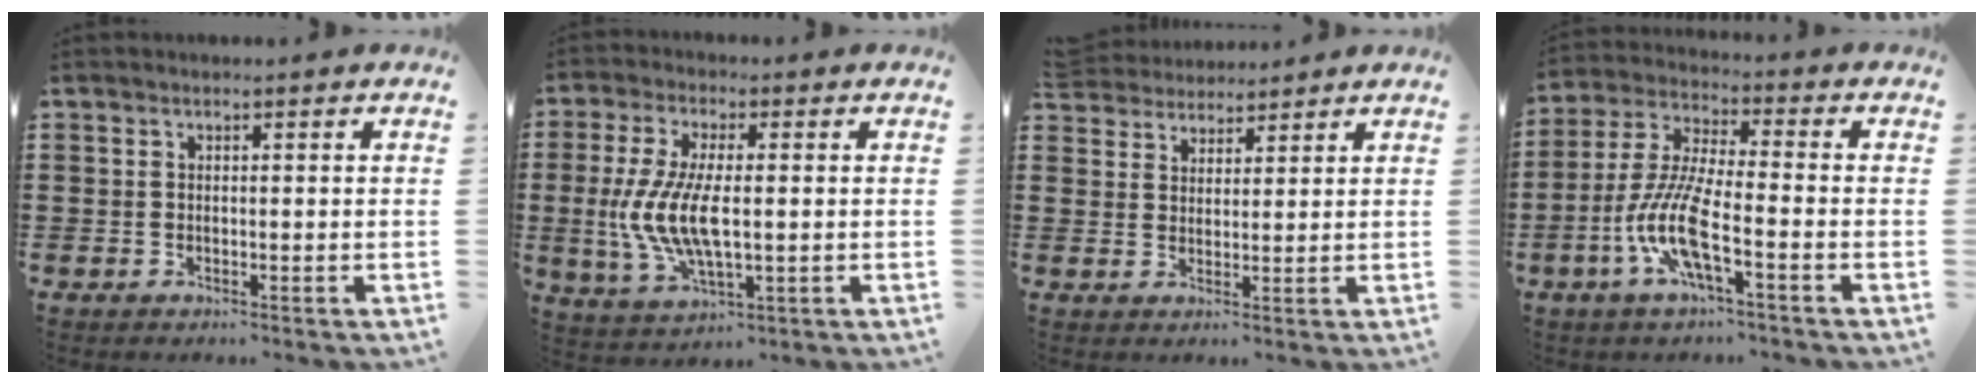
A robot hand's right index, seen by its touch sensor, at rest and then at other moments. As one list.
[{"total": 10.0, "force": [-0.5, 3.9, 9.2], "torque": [-0.218, -0.014, -0.018]}, {"total": 3.9, "force": [3.7, 1.0, -0.2], "torque": [-0.012, -0.003, 0.073]}, {"total": 9.5, "force": [-4.1, 1.8, 8.4], "torque": [-0.201, -0.015, -0.085]}]